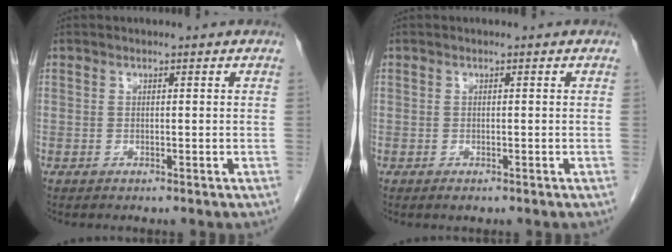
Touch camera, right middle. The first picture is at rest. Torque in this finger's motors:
{"motor_torque": [0.30, -0.13, -0.01, -0.01]}